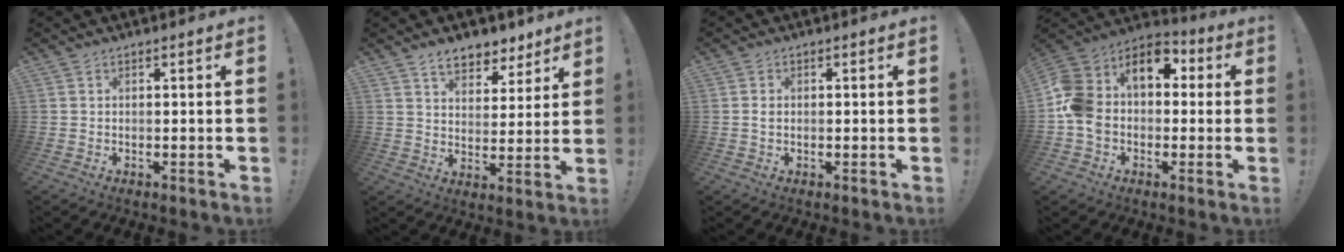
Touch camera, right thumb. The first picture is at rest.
{"total": 8.9, "force": [6.5, 5.0, 3.5], "torque": [-0.043, -0.044, 0.120]}
{"total": 1.0, "force": [0.2, 0.8, 0.7], "torque": [-0.014, 0.004, 0.002]}
{"total": 14.1, "force": [1.4, 10.9, 8.9], "torque": [-0.164, 0.009, 0.027]}